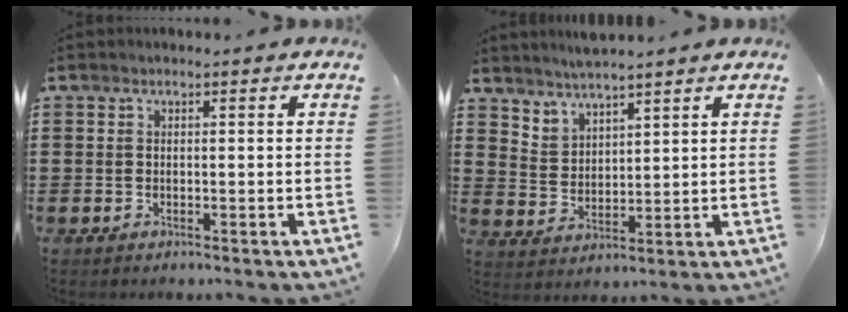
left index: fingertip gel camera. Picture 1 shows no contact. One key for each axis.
{"total": 3.9, "fx": 3.8, "fy": 0.6, "fz": -0.3, "tx": -0.006, "ty": -0.013, "tz": 0.073}